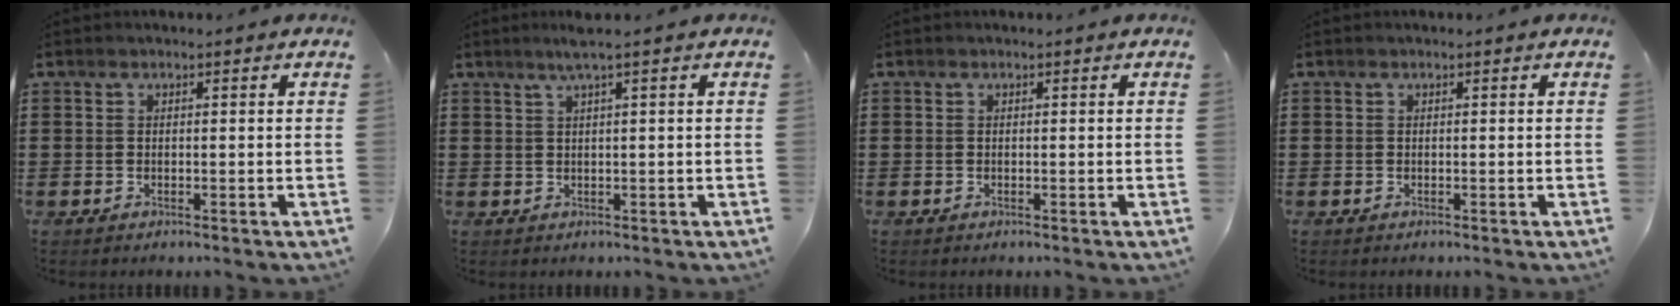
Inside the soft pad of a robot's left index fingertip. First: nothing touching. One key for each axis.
{"total": 2.2, "fx": 1.2, "fy": -0.3, "fz": 1.8, "tx": -0.035, "ty": -0.001, "tz": 0.022}
{"total": 0.0}
{"total": 0.0}